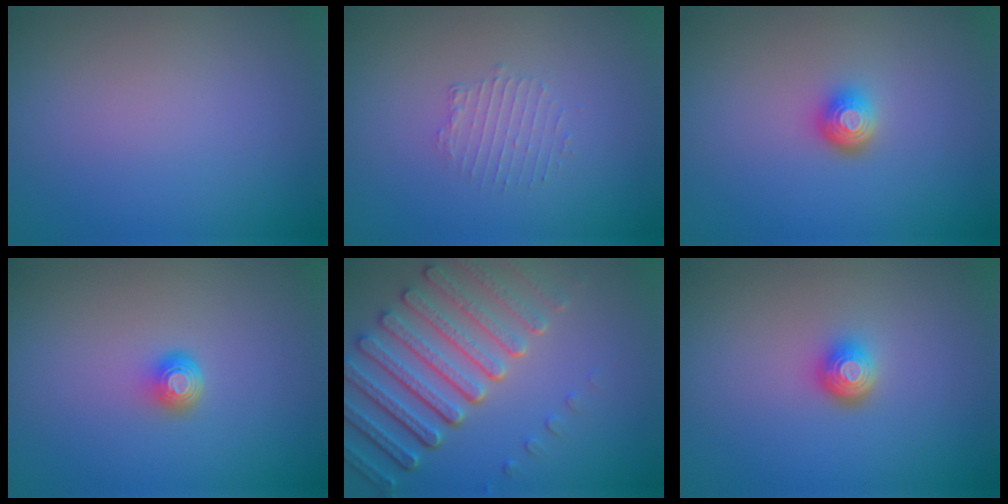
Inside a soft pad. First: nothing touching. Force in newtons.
{"total": 1.3, "press": 0.7, "slide": 1.1}
{"total": 2.0, "press": 1.5, "slide": 1.3}
{"total": 1.6, "press": 1.1, "slide": 1.1}
{"total": 7.5, "press": 5.7, "slide": 4.9}
{"total": 2.0, "press": 1.4, "slide": 1.4}